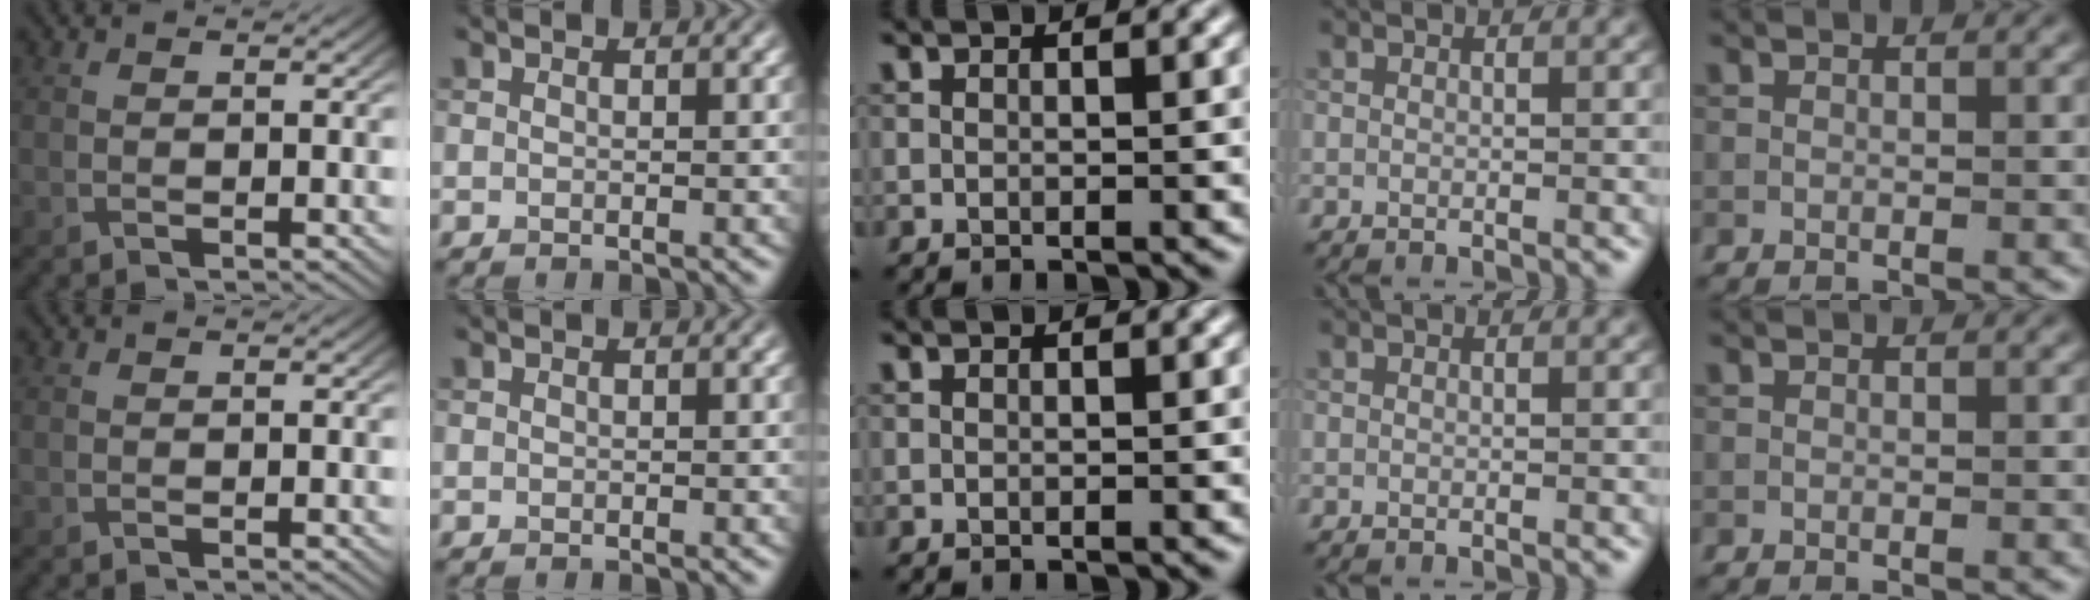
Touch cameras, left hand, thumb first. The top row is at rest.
{"index": {"total": 0.6, "force": [0.0, -0.2, -0.5], "torque": [0.008, 0.001, 0.003]}}